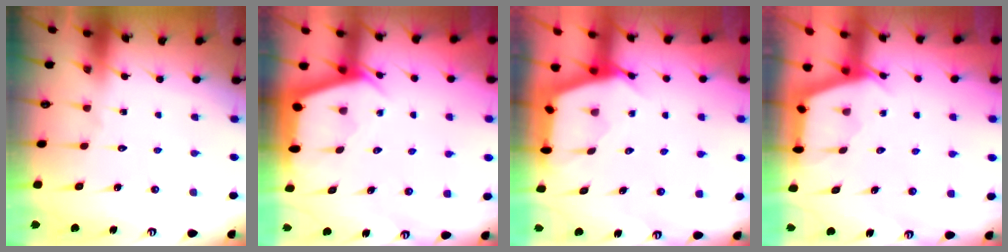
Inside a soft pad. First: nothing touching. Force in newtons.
{"total": 2.8, "press": 2.8, "slide": 0.4}
{"total": 2.7, "press": 2.7, "slide": 0.3}
{"total": 2.9, "press": 2.9, "slide": 0.3}